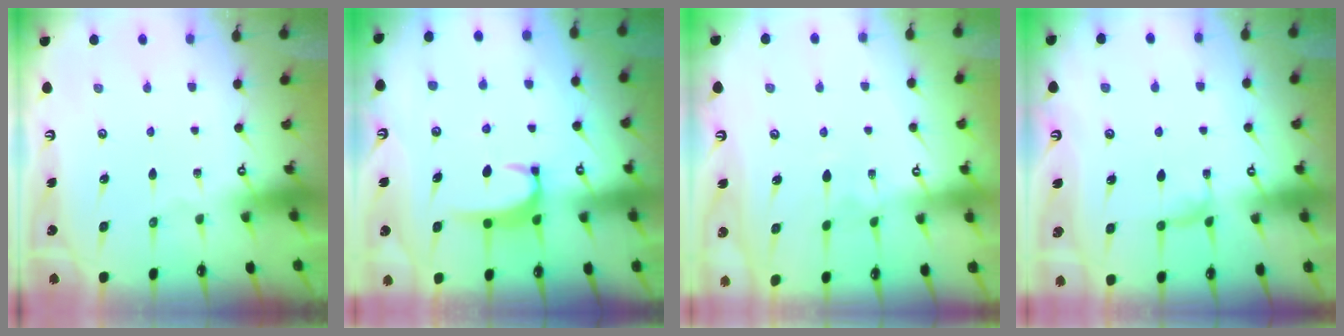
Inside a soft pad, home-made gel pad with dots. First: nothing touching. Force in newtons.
{"total": 1.8, "press": 1.7, "slide": 0.5}
{"total": 3.2, "press": 3.2, "slide": 0.4}
{"total": 1.7, "press": 1.5, "slide": 0.8}